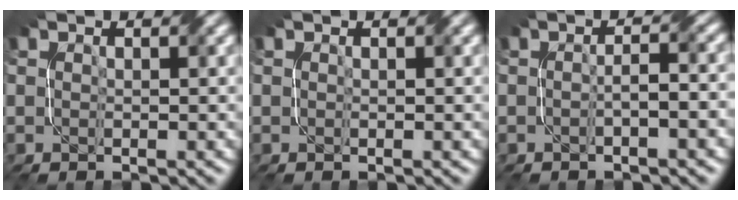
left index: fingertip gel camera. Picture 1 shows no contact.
{"total": 0.0}
{"total": 2.2, "force": [-0.8, 0.5, 2.0], "torque": [-0.026, 0.008, -0.017]}